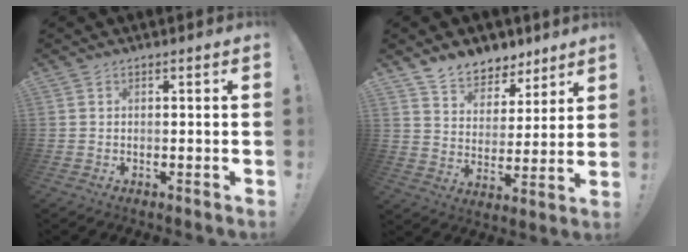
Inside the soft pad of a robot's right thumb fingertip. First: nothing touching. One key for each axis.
{"total": 8.5, "fx": 7.2, "fy": 4.5, "fz": 1.1, "tx": -0.025, "ty": -0.065, "tz": 0.138}